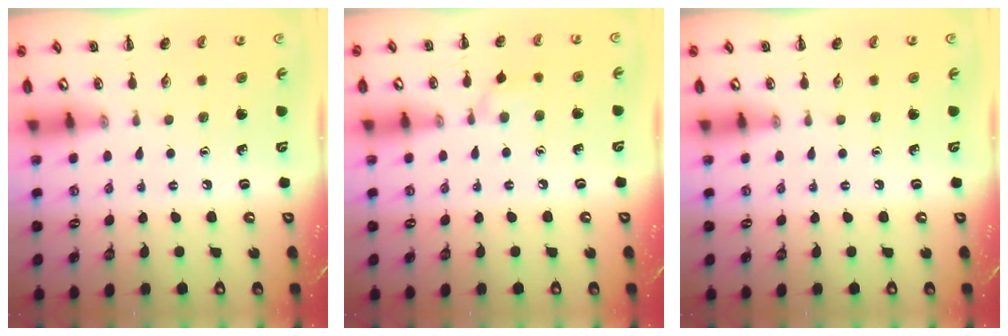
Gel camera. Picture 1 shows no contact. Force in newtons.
{"total": 6.5, "press": 6.1, "slide": 2.2}
{"total": 0.0}